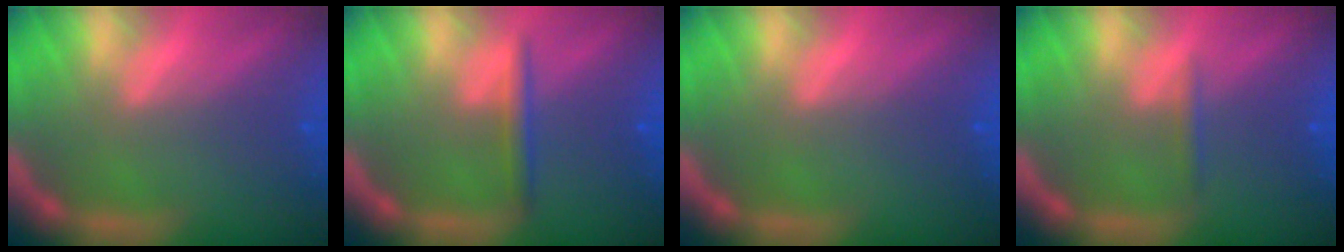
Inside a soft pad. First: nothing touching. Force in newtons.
{"total": 1.9}
{"total": 0.0}
{"total": 0.9}